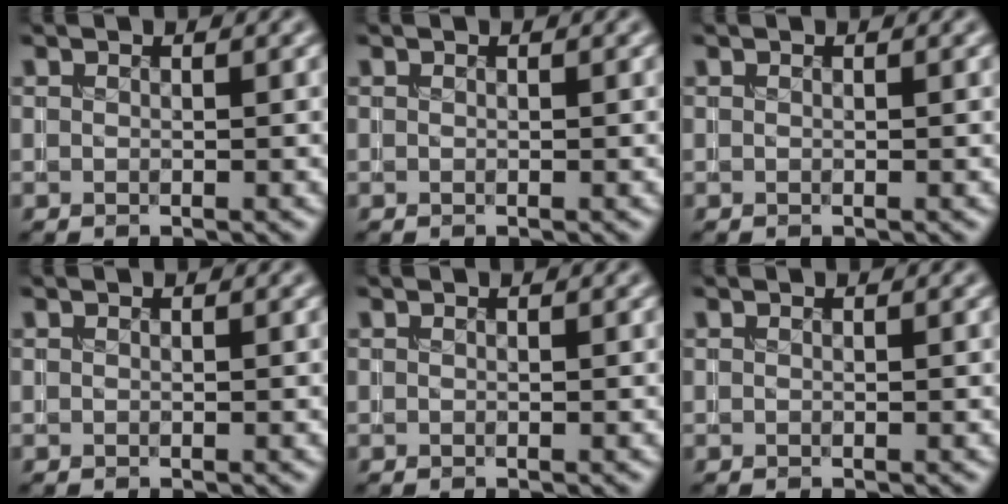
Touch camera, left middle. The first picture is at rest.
{"total": 0.0}
{"total": 0.0}
{"total": 0.0}
{"total": 0.0}
{"total": 0.0}